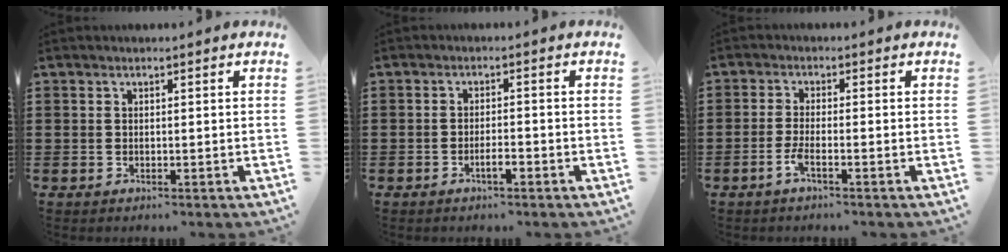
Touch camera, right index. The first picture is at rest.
{"total": 2.3, "force": [-1.3, 0.6, 1.8], "torque": [-0.032, 0.004, -0.025]}
{"total": 2.8, "force": [-1.6, 0.2, 2.3], "torque": [-0.060, -0.008, -0.036]}